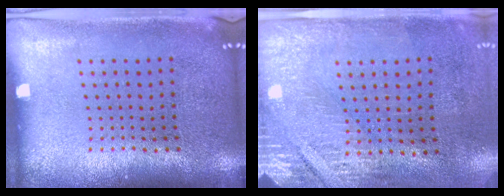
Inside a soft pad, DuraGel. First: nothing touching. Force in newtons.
{"total": 2.8, "press": 2.4, "slide": 1.4}